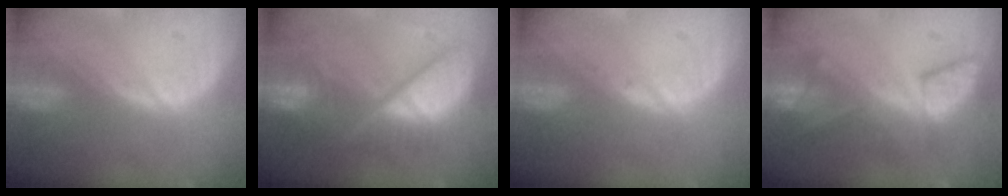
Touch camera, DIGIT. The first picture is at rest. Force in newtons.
{"total": 10.4, "press": 10.3, "slide": 1.3}
{"total": 0.6, "press": 0.5, "slide": 0.3}
{"total": 8.0, "press": 7.3, "slide": 3.4}